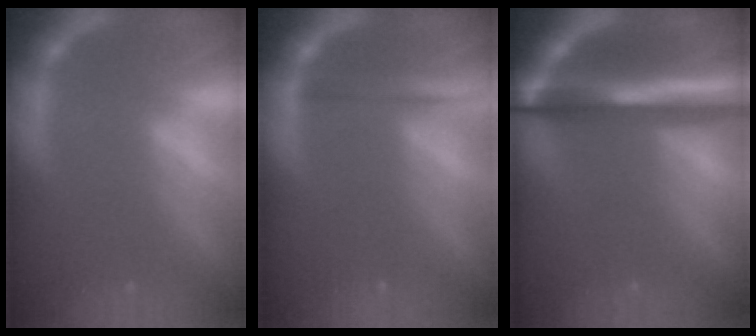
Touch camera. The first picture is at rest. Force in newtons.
{"total": 2.5}
{"total": 10.0}